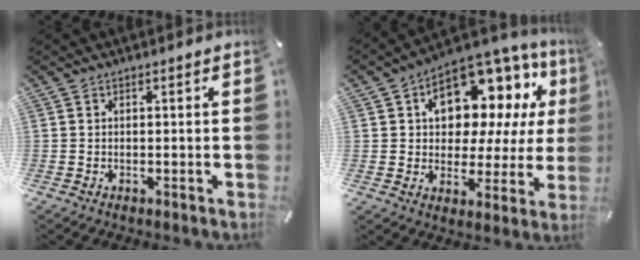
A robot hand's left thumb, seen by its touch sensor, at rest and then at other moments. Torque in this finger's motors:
{"motor_torque": [2.52, 2.49, 0.68, -0.23, 0.20]}